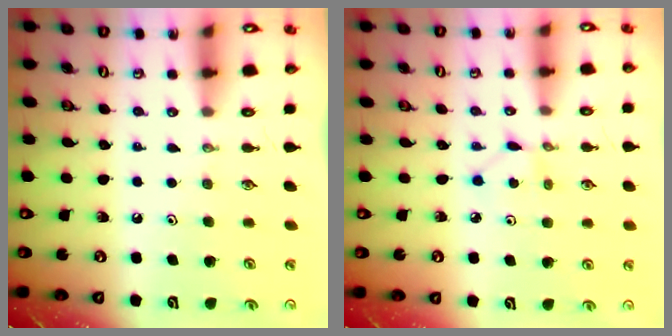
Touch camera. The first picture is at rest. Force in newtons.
{"total": 1.9, "press": 1.9, "slide": 0.2}